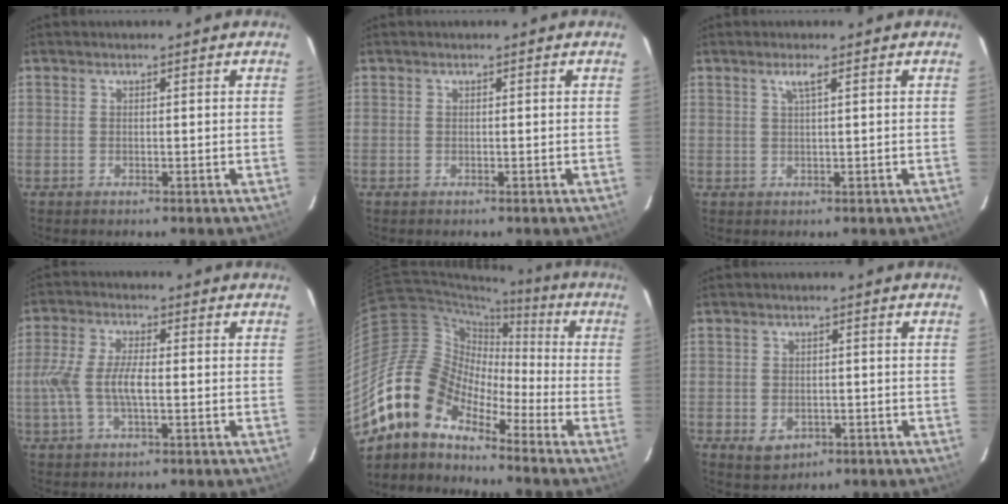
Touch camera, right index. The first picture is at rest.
{"total": 0.0}
{"total": 1.7, "force": [0.9, -0.3, 1.4], "torque": [-0.028, 0.001, 0.018]}
{"total": 8.2, "force": [-1.1, 3.0, 7.5], "torque": [-0.160, 0.004, -0.022]}
{"total": 14.7, "force": [-11.2, 7.4, 6.0], "torque": [-0.109, 0.014, -0.228]}
{"total": 4.5, "force": [-1.7, 3.6, 2.2], "torque": [-0.049, -0.003, -0.015]}